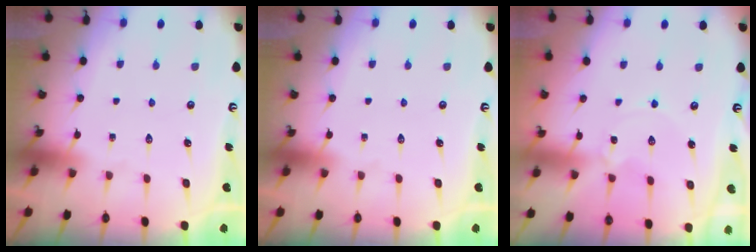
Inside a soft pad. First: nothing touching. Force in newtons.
{"total": 0.0}
{"total": 1.0, "press": 1.0, "slide": 0.2}